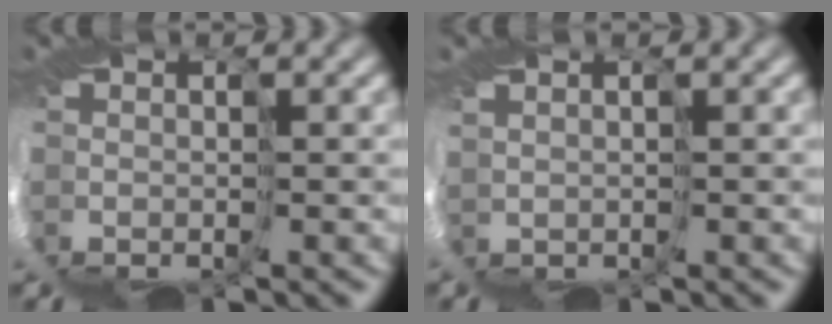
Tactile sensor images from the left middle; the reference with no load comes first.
{"total": 3.1, "force": [2.2, -1.2, -1.8], "torque": [0.036, -0.007, 0.046]}